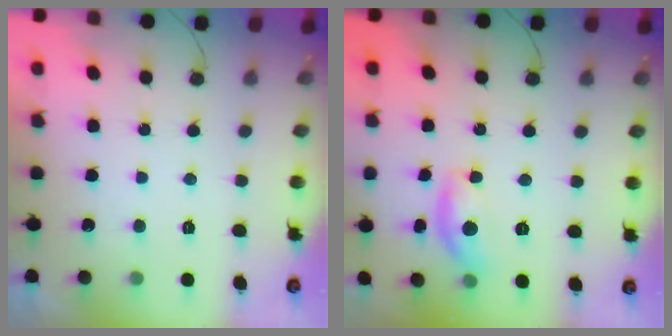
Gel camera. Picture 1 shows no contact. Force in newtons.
{"total": 10.1, "press": 10.1, "slide": 0.6}